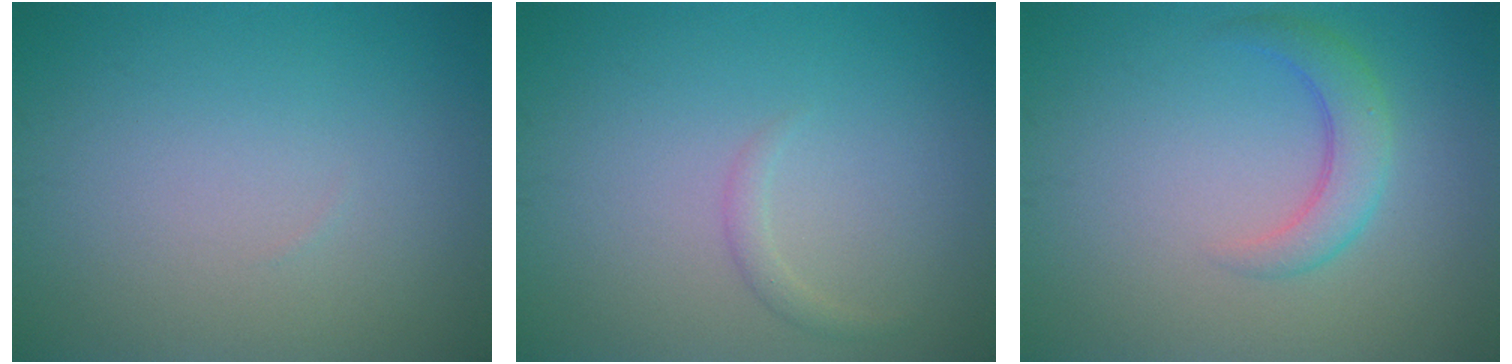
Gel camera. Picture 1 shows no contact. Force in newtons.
{"total": 1.0, "press": 1.0, "slide": 0.0}
{"total": 2.8, "press": 2.8, "slide": 0.1}